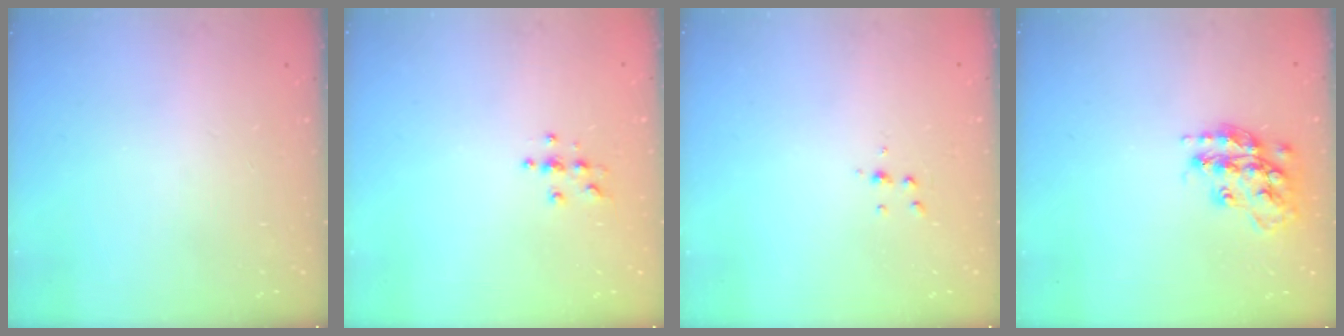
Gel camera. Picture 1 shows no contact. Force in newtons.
{"total": 3.8, "press": 3.8, "slide": 0.4}
{"total": 3.8, "press": 3.8, "slide": 0.4}
{"total": 16.3, "press": 16.3, "slide": 0.8}